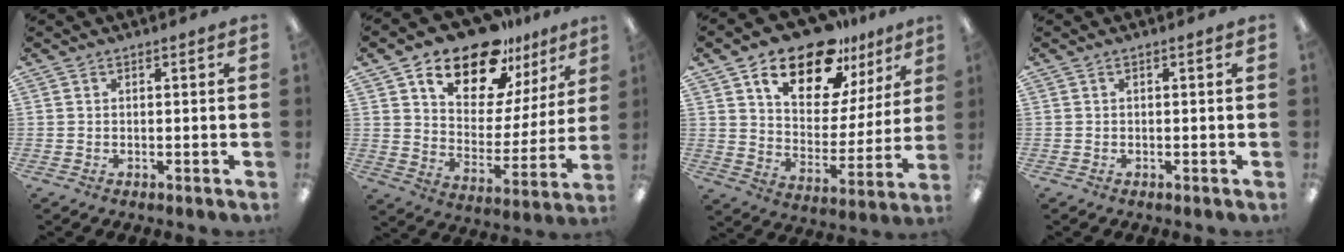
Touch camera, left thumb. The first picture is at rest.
{"total": 16.7, "force": [13.6, 7.3, 6.4], "torque": [-0.118, -0.104, 0.240]}
{"total": 18.1, "force": [13.1, 8.4, 9.2], "torque": [-0.157, -0.078, 0.228]}
{"total": 0.0}